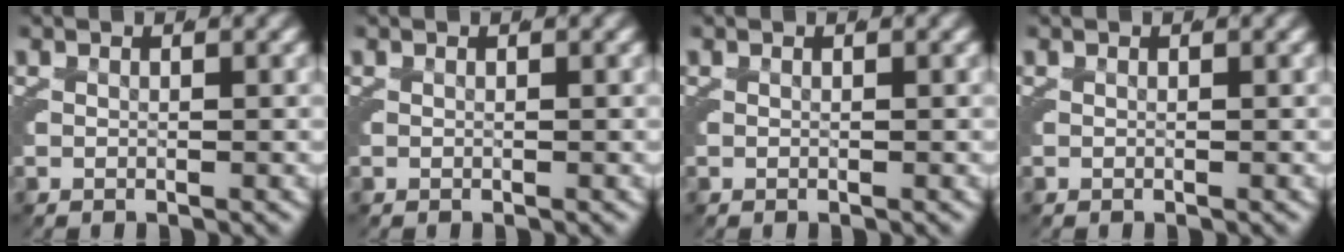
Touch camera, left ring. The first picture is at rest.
{"total": 0.0}
{"total": 0.0}
{"total": 0.0}